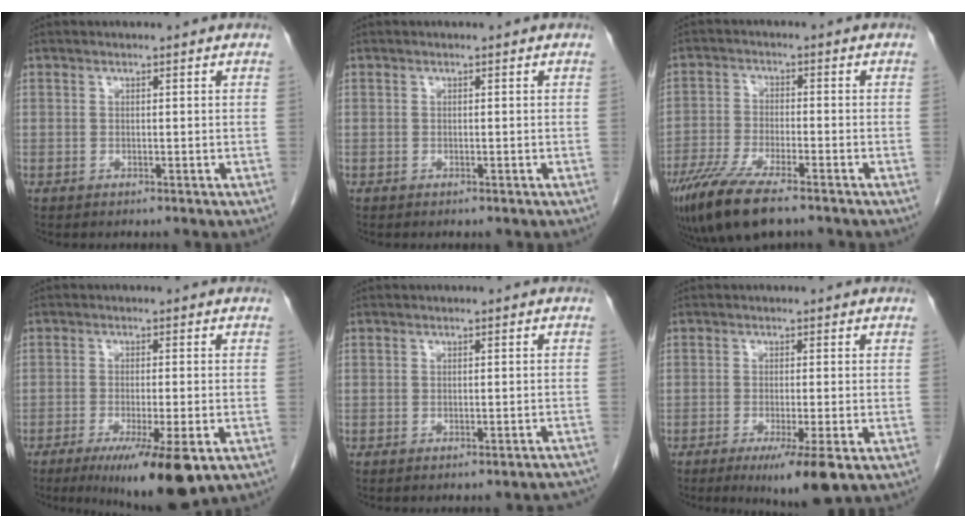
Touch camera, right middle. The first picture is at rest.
{"total": 0.0}
{"total": 11.0, "force": [-7.9, 2.4, 7.4], "torque": [-0.134, -0.026, -0.137]}
{"total": 10.6, "force": [-6.1, 0.8, 8.6], "torque": [-0.130, -0.028, -0.092]}
{"total": 6.9, "force": [-6.6, 0.7, 1.8], "torque": [-0.007, 0.006, -0.068]}
{"total": 6.7, "force": [-3.8, 0.0, 5.5], "torque": [-0.086, -0.022, -0.058]}